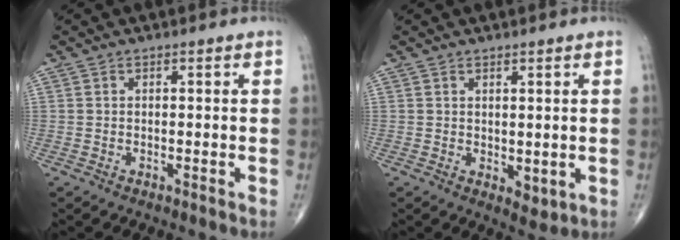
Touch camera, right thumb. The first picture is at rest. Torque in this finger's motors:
{"motor_torque": [-0.49, 0.25, -0.09, -0.03, 0.05]}